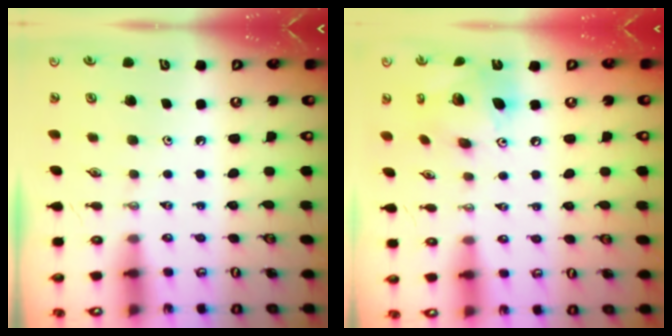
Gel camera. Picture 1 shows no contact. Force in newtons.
{"total": 14.8, "press": 14.7, "slide": 1.2}